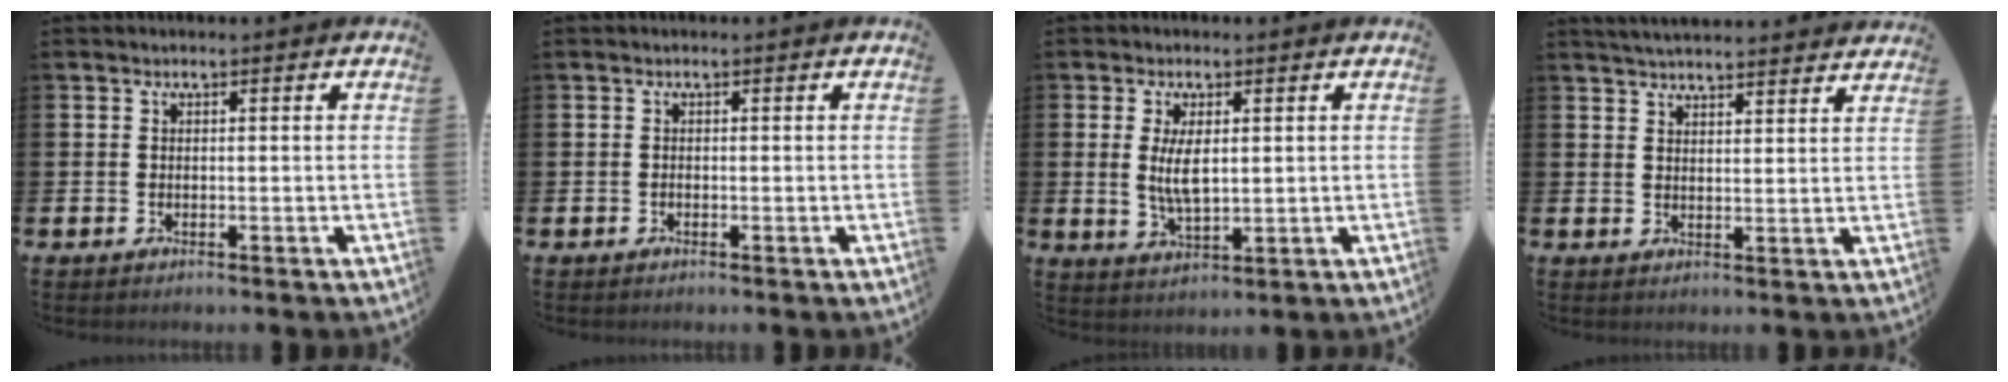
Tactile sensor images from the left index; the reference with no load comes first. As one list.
[{"total": 0.0}, {"total": 4.6, "force": [1.1, 1.8, 4.1], "torque": [-0.067, -0.003, 0.016]}, {"total": 4.1, "force": [4.1, 0.1, 0.3], "torque": [-0.015, -0.023, 0.075]}]